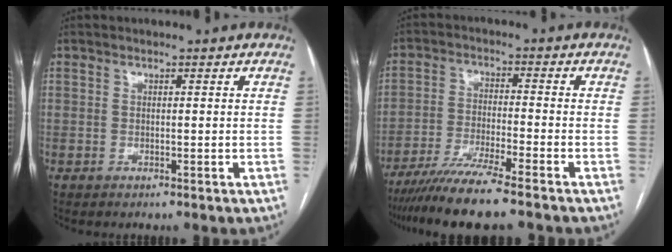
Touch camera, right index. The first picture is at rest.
{"total": 10.2, "force": [-8.2, -0.5, 6.0], "torque": [-0.097, -0.030, -0.143]}